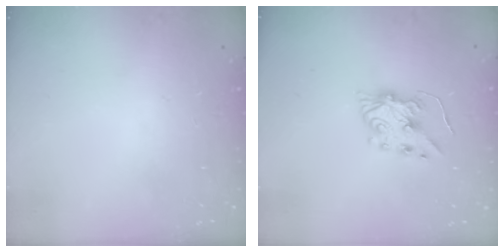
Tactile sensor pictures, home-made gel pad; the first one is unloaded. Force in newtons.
{"total": 6.6, "press": 6.6, "slide": 0.7}